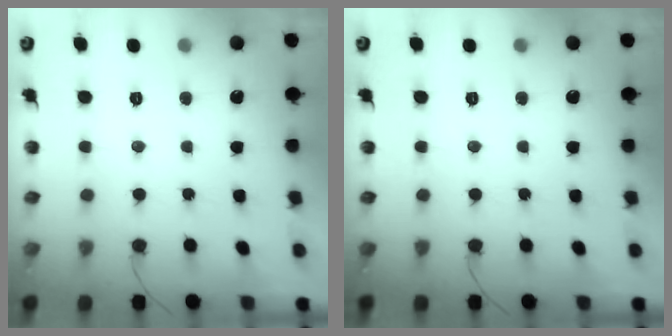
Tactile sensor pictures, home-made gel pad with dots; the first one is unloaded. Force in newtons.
{"total": 0.0}